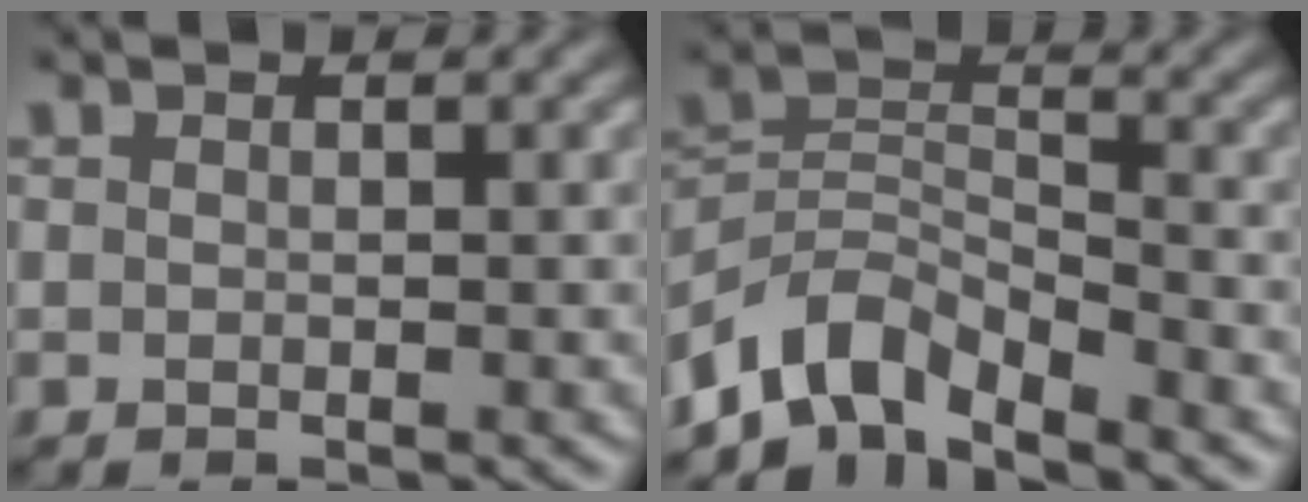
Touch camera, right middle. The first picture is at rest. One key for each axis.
{"total": 5.3, "fx": -4.4, "fy": 2.1, "fz": 2.2, "tx": -0.031, "ty": 0.000, "tz": -0.096}